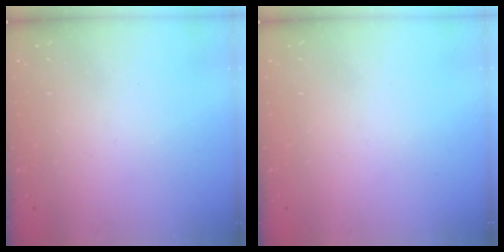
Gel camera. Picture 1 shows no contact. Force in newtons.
{"total": 0.0}